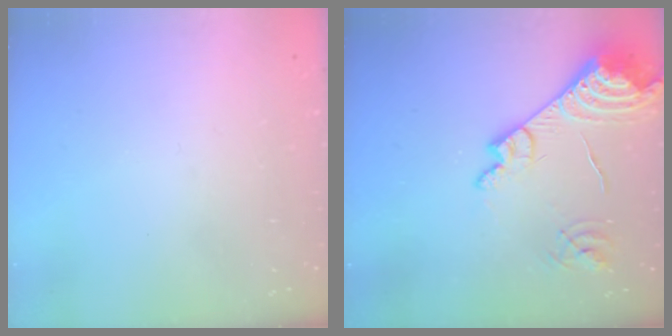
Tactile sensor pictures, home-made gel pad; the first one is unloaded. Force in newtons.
{"total": 17.6, "press": 17.5, "slide": 1.8}